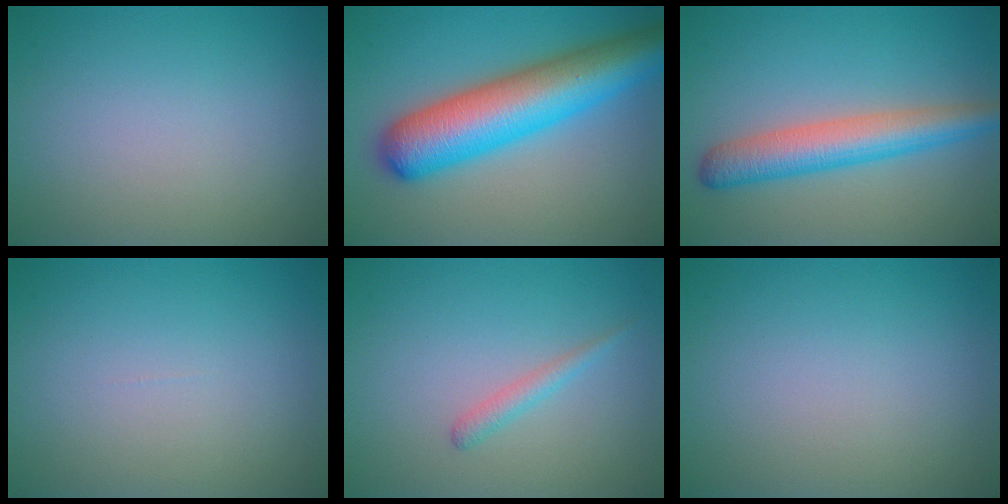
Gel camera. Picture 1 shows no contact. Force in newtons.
{"total": 10.4, "press": 10.4, "slide": 0.3}
{"total": 5.2, "press": 5.2, "slide": 0.2}
{"total": 0.0}
{"total": 1.4, "press": 1.4, "slide": 0.0}
{"total": 0.0}